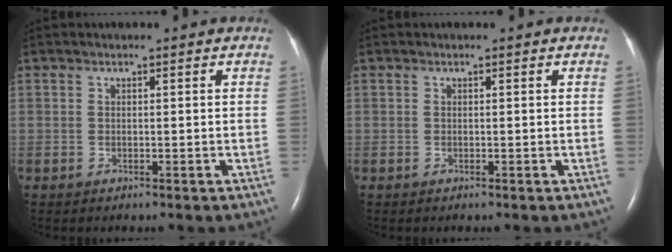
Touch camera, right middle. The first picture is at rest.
{"total": 0.0}